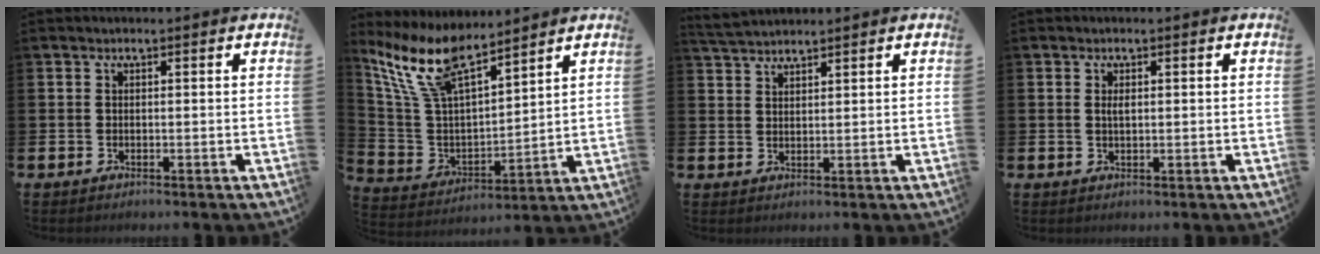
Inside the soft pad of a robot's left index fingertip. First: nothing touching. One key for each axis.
{"total": 10.8, "fx": 9.2, "fy": 2.7, "fz": 4.9, "tx": -0.138, "ty": -0.041, "tz": 0.166}
{"total": 2.9, "fx": 2.9, "fy": 0.3, "fz": 0.2, "tx": -0.008, "ty": -0.011, "tz": 0.054}
{"total": 0.9, "fx": 0.2, "fy": 0.3, "fz": 0.8, "tx": -0.012, "ty": 0.001, "tz": 0.002}